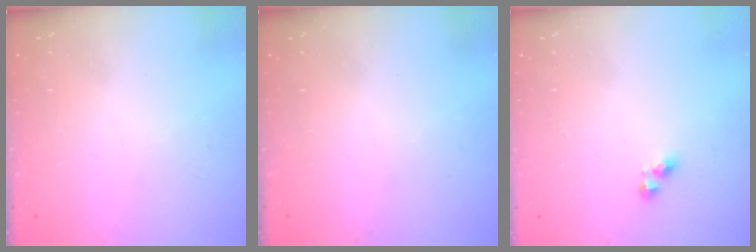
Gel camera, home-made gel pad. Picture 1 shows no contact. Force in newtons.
{"total": 0.0}
{"total": 3.6, "press": 3.6, "slide": 0.6}